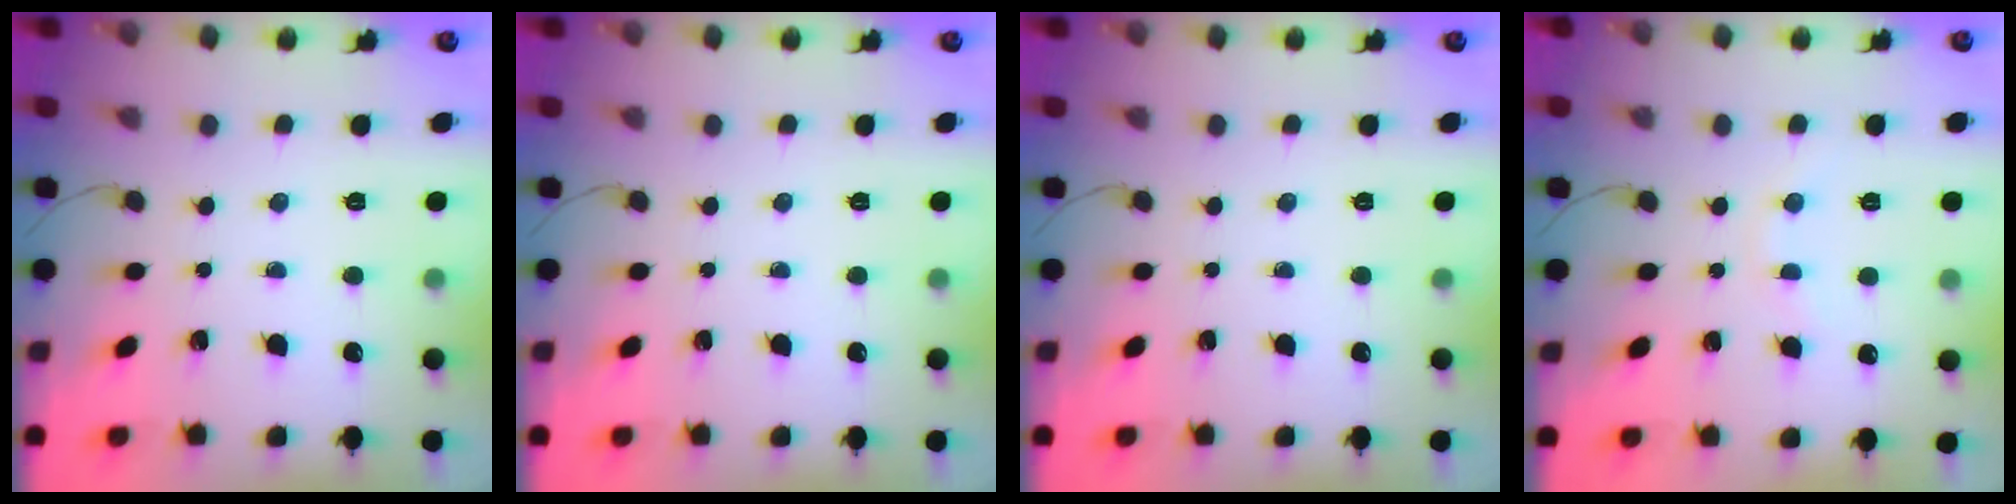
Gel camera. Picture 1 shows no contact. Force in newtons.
{"total": 0.0}
{"total": 0.0}
{"total": 3.1, "press": 3.0, "slide": 0.8}